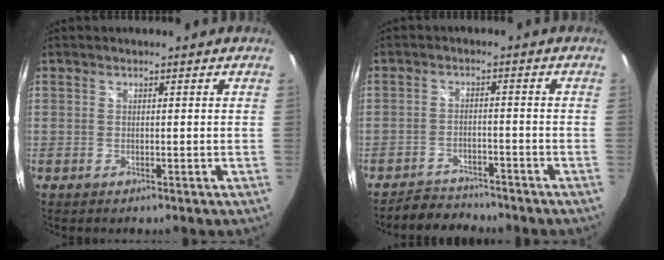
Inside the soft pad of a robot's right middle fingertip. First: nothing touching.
{"total": 6.5, "force": [-6.0, 2.0, 1.2], "torque": [-0.044, 0.001, -0.093]}